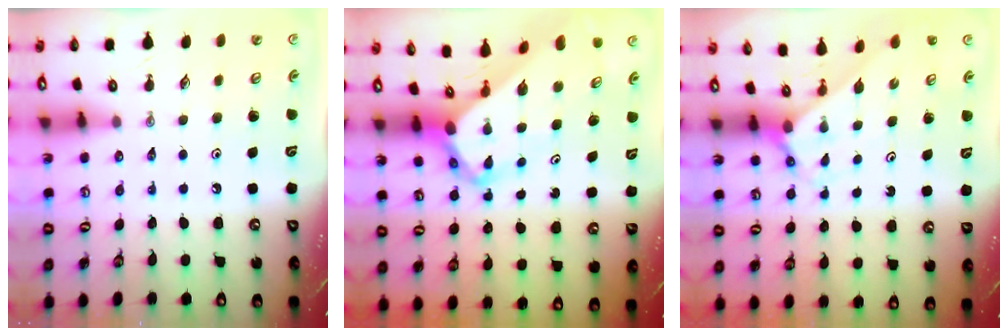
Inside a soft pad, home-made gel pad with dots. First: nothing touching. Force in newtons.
{"total": 6.2, "press": 6.2, "slide": 0.4}
{"total": 2.7, "press": 2.7, "slide": 0.2}